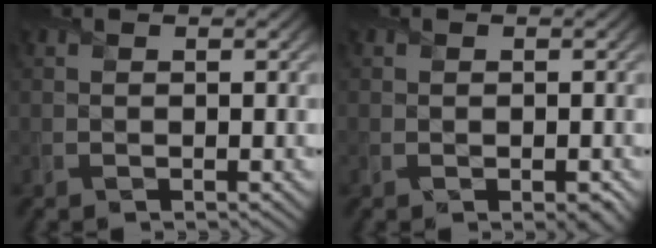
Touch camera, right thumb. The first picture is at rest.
{"total": 1.3, "force": [-0.7, 0.8, 0.8], "torque": [-0.011, -0.011, -0.007]}